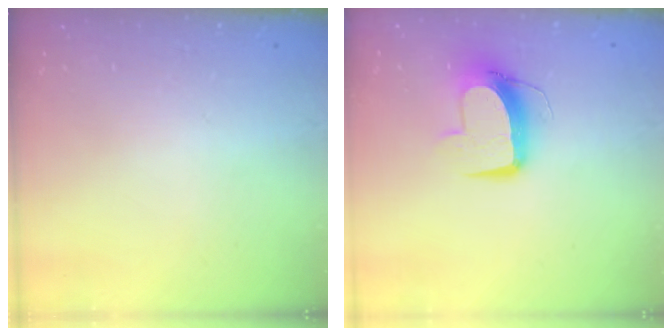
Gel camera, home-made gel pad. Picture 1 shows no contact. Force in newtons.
{"total": 10.6, "press": 10.5, "slide": 1.1}